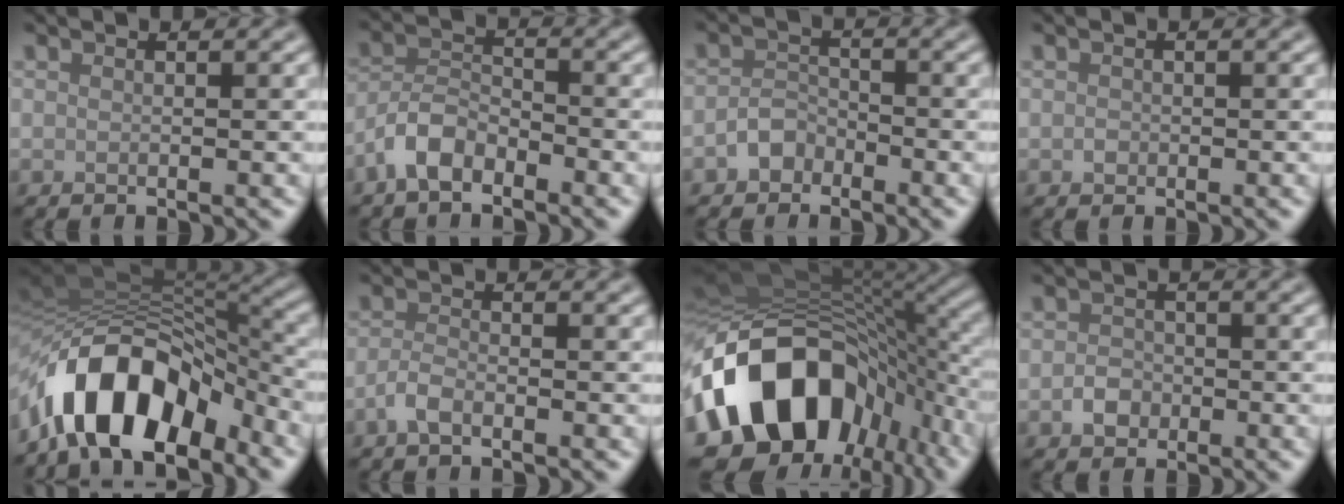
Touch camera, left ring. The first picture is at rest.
{"total": 3.8, "force": [-2.6, 1.8, 2.0], "torque": [-0.037, 0.008, -0.060]}
{"total": 2.2, "force": [-1.5, 1.5, 0.7], "torque": [-0.008, 0.009, -0.032]}
{"total": 0.7, "force": [-0.2, 0.6, 0.2], "torque": [-0.001, -0.003, -0.006]}
{"total": 11.4, "force": [-6.3, 5.8, 7.6], "torque": [-0.118, 0.011, -0.110]}
{"total": 1.8, "force": [-1.2, 0.7, 1.2], "torque": [-0.026, 0.002, -0.028]}
{"total": 16.6, "force": [-5.8, 11.3, 10.6], "torque": [-0.190, -0.007, -0.092]}
{"total": 1.9, "force": [-0.8, 1.5, 0.7], "torque": [-0.008, 0.002, -0.019]}